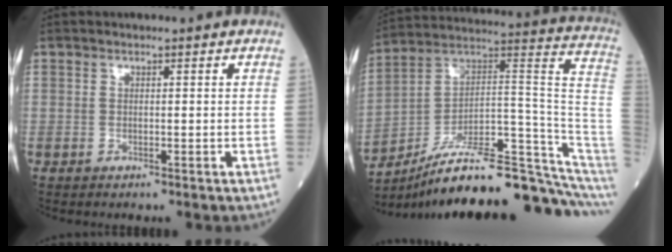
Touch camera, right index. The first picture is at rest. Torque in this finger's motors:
{"motor_torque": [0.78, -1.36, 0.55, 0.07]}